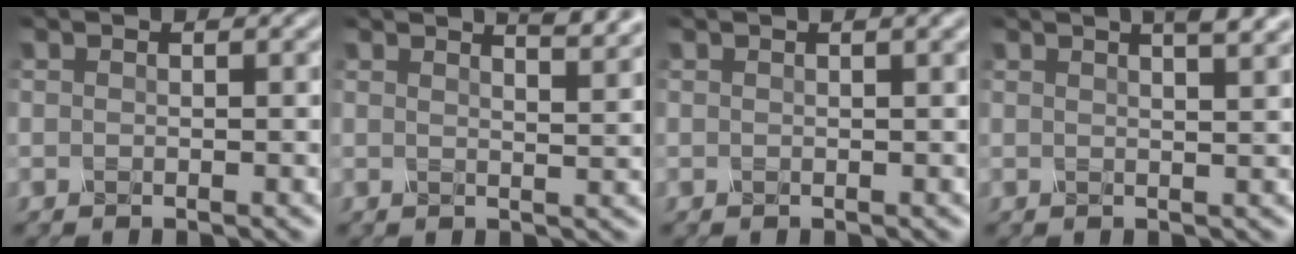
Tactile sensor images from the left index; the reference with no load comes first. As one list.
[{"total": 3.8, "force": [3.1, 0.9, 2.0], "torque": [-0.013, 0.016, 0.020]}, {"total": 1.5, "force": [0.8, 0.4, 1.1], "torque": [-0.012, 0.001, 0.008]}, {"total": 4.1, "force": [2.7, 1.3, 2.8], "torque": [-0.015, 0.020, 0.008]}]